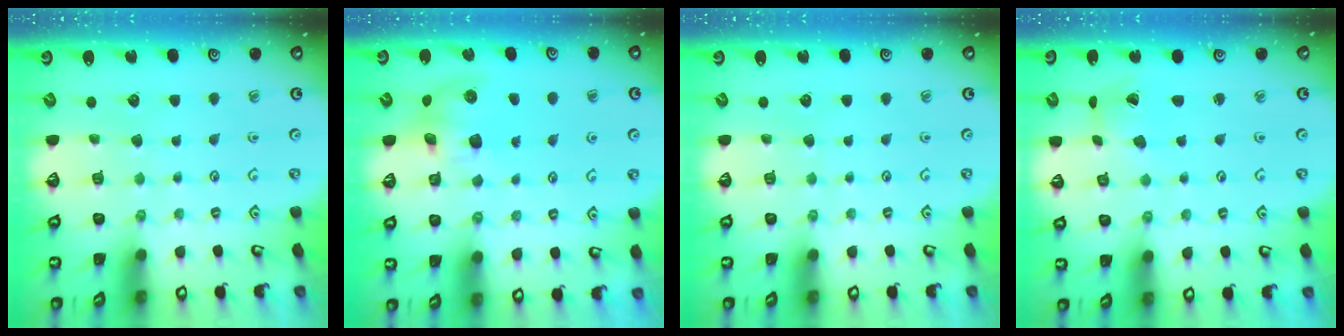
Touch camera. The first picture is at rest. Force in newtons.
{"total": 8.9, "press": 8.8, "slide": 1.4}
{"total": 0.0}
{"total": 2.2, "press": 2.2, "slide": 0.4}